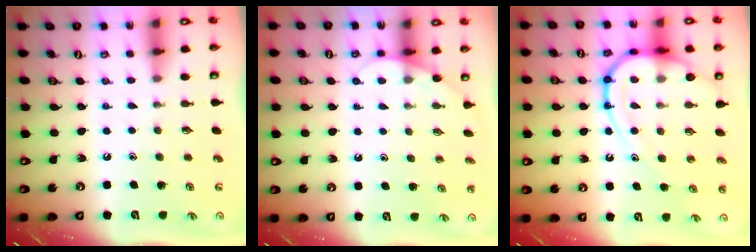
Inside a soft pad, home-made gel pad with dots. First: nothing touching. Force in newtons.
{"total": 4.0, "press": 4.0, "slide": 0.3}
{"total": 14.9, "press": 14.8, "slide": 1.6}